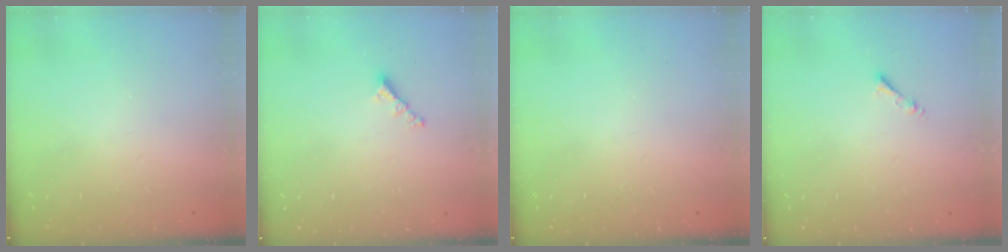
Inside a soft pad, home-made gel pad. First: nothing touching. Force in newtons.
{"total": 2.9, "press": 2.9, "slide": 0.5}
{"total": 0.0}
{"total": 1.3, "press": 1.2, "slide": 0.3}